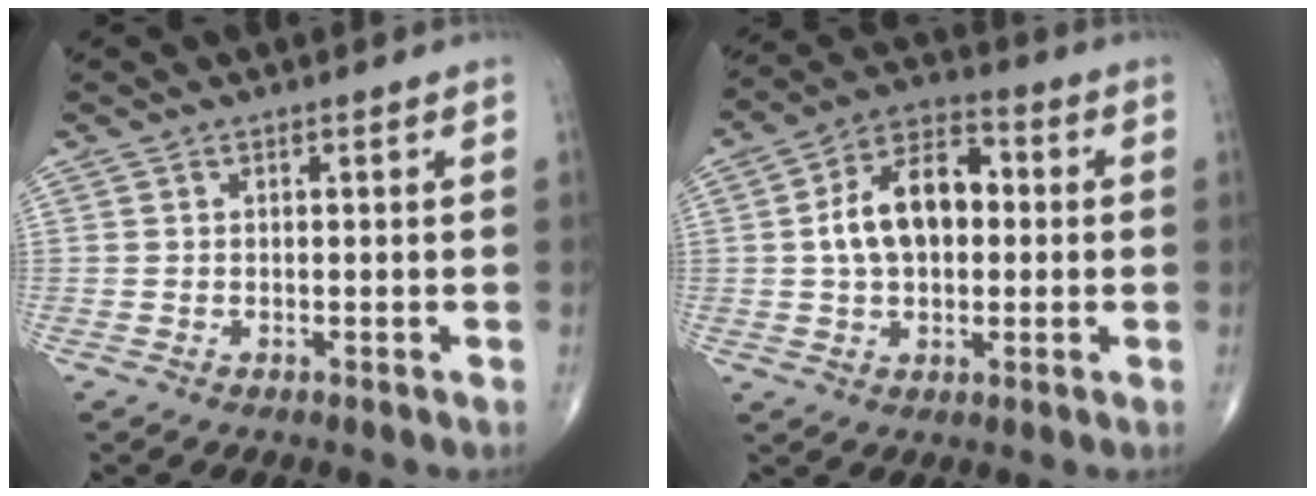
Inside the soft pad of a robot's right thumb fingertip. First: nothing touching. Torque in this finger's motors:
{"motor_torque": [1.79, 1.76, 1.15, 0.04, 0.12]}